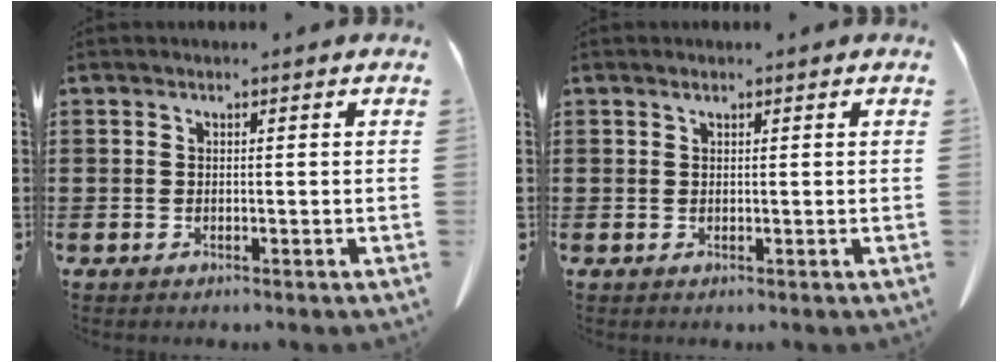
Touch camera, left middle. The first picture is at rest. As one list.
[{"total": 0.6, "force": [0.5, 0.1, 0.4], "torque": [-0.011, -0.001, 0.010]}]